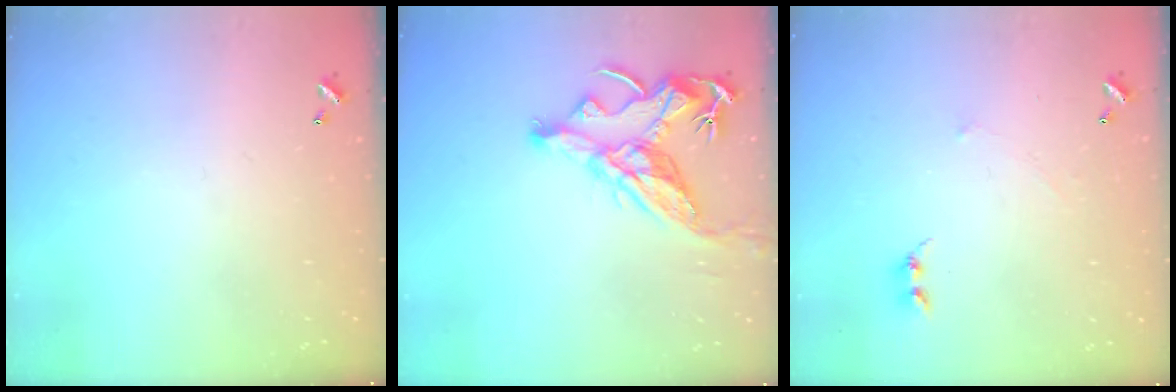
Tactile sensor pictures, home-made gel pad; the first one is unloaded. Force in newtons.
{"total": 10.0, "press": 9.9, "slide": 1.4}
{"total": 1.8, "press": 1.8, "slide": 0.5}